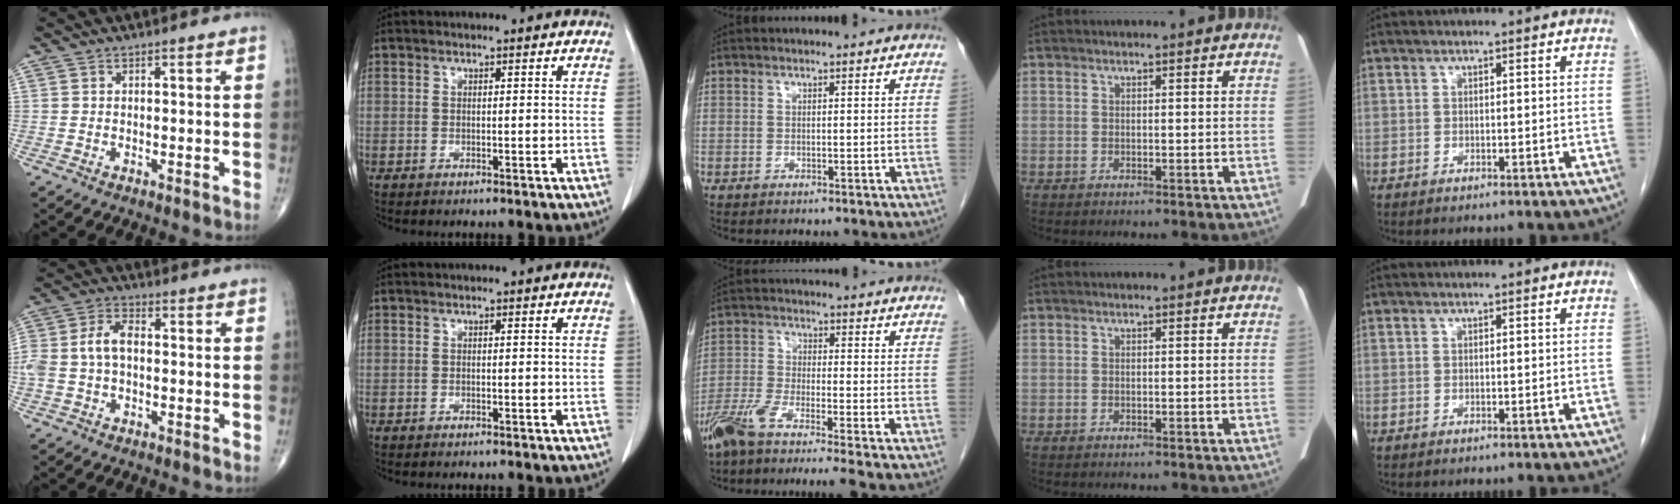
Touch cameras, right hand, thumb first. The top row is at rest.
{"thumb": {"total": 7.5, "force": [-0.3, 4.6, 5.9], "torque": [-0.133, 0.025, -0.010]}, "middle": {"total": 8.4, "force": [-6.9, -1.1, 4.8], "torque": [-0.090, -0.025, -0.122]}}